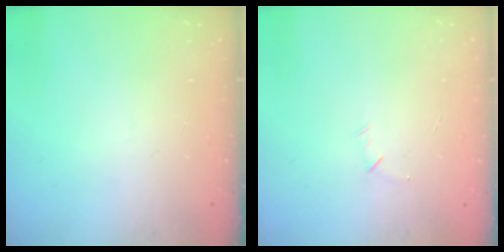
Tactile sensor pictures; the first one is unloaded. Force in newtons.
{"total": 3.3, "press": 3.1, "slide": 0.9}